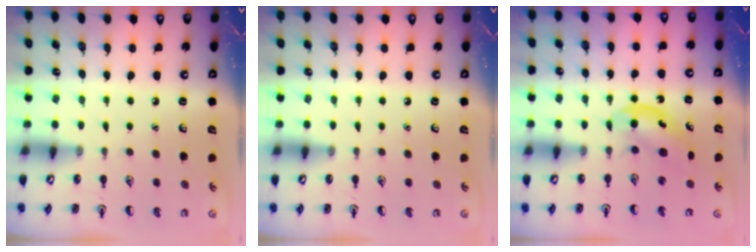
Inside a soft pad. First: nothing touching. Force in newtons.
{"total": 0.0}
{"total": 4.9, "press": 4.8, "slide": 0.7}